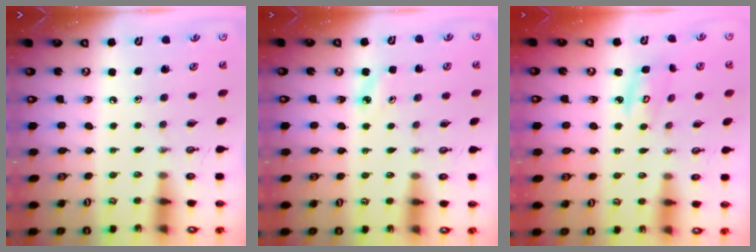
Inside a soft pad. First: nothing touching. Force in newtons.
{"total": 4.2, "press": 4.2, "slide": 0.4}
{"total": 3.3, "press": 3.2, "slide": 0.3}